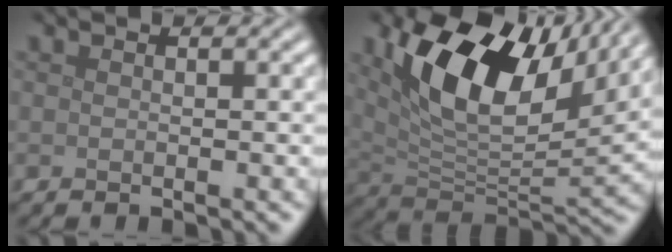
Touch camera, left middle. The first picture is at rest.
{"total": 13.4, "force": [5.9, 6.8, 9.9], "torque": [-0.181, 0.007, 0.109]}